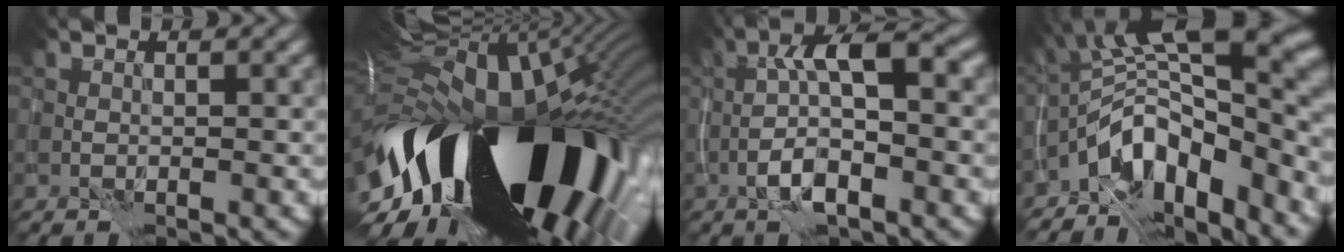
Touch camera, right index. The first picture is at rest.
{"total": 20.7, "force": [-3.6, 10.7, 17.4], "torque": [-0.290, -0.062, -0.044]}
{"total": 6.0, "force": [-0.8, 2.0, 5.6], "torque": [-0.101, 0.019, -0.022]}
{"total": 12.1, "force": [-4.2, 5.8, 9.8], "torque": [-0.136, 0.009, -0.069]}